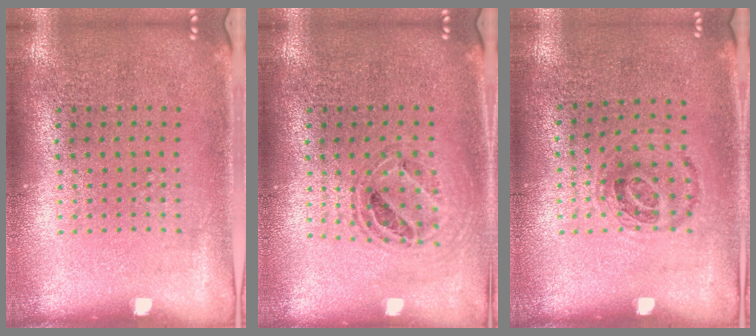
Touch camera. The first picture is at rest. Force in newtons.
{"total": 0.8, "press": 0.7, "slide": 0.2}
{"total": 0.9, "press": 0.7, "slide": 0.5}